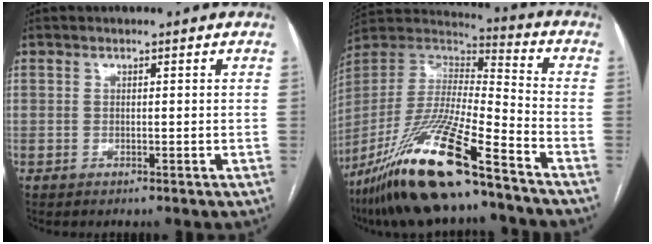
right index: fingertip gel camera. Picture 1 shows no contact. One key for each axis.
{"total": 21.7, "fx": -15.1, "fy": 2.0, "fz": 15.5, "tx": -0.331, "ty": -0.041, "tz": -0.284}